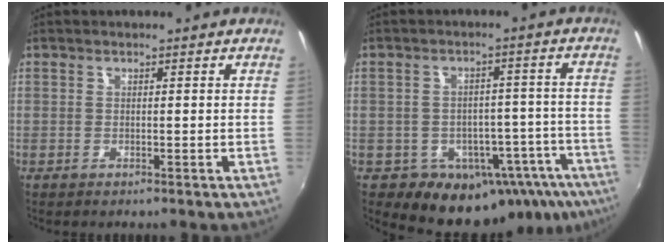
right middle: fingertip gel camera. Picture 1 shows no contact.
{"total": 17.0, "force": [-9.4, 12.0, 7.4], "torque": [-0.125, 0.016, -0.093]}